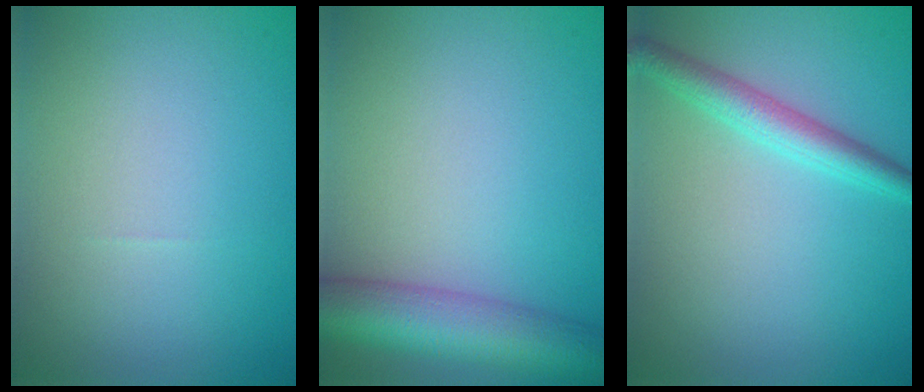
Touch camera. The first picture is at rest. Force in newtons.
{"total": 7.4, "press": 7.4, "slide": 0.3}
{"total": 2.9, "press": 2.9, "slide": 0.1}